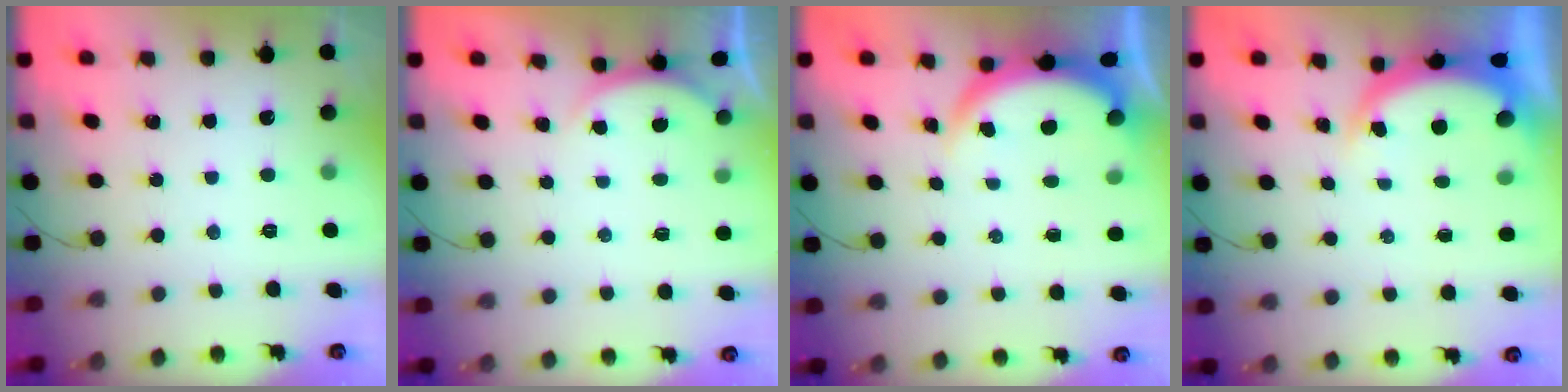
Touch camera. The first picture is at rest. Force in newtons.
{"total": 1.6, "press": 1.5, "slide": 0.6}
{"total": 4.0, "press": 4.0, "slide": 0.2}
{"total": 4.7, "press": 4.5, "slide": 1.4}